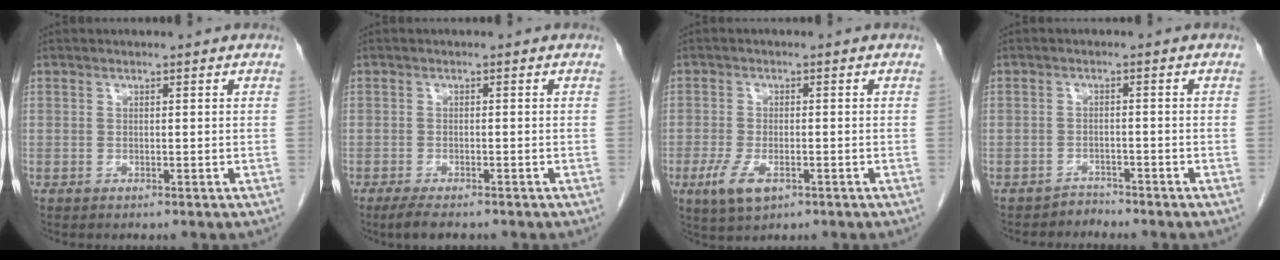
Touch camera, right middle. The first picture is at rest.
{"total": 3.9, "force": [-3.0, 1.0, 2.3], "torque": [-0.042, -0.009, -0.045]}
{"total": 5.1, "force": [-2.3, 2.2, 4.0], "torque": [-0.086, -0.009, -0.036]}
{"total": 1.8, "force": [-1.6, 0.3, -0.8], "torque": [0.018, -0.004, -0.028]}